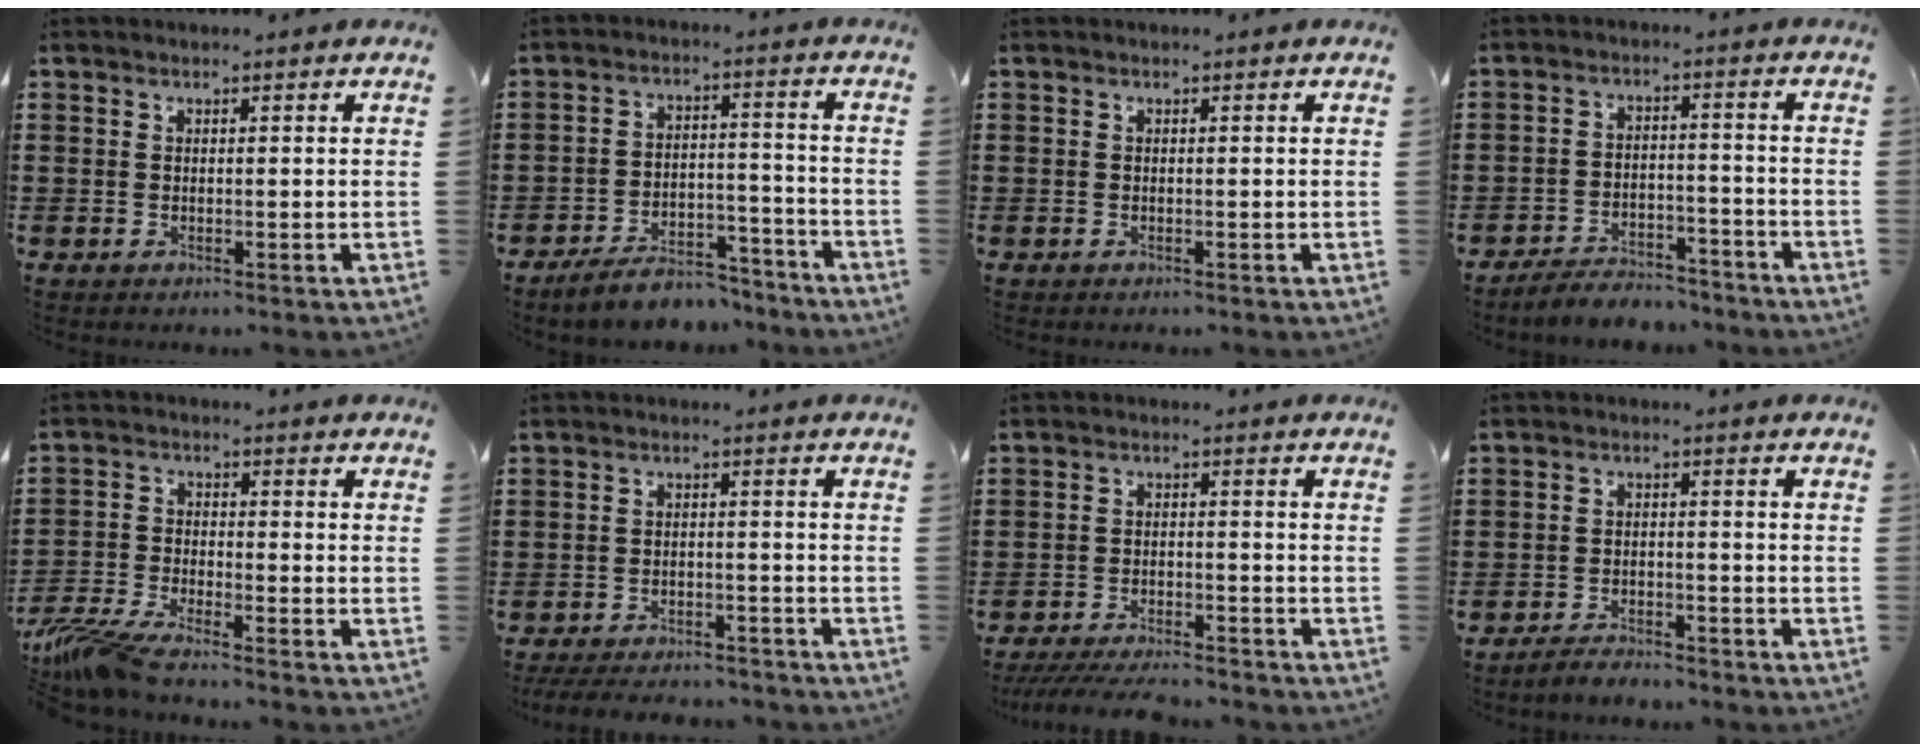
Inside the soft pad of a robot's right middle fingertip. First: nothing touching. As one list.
[{"total": 6.4, "force": [-6.0, 1.4, 1.8], "torque": [-0.028, 0.015, -0.114]}, {"total": 0.0}, {"total": 4.5, "force": [-4.4, 0.7, 0.3], "torque": [-0.009, 0.009, -0.093]}, {"total": 5.5, "force": [-4.9, -0.1, 2.5], "torque": [-0.083, -0.028, -0.102]}, {"total": 3.4, "force": [-3.4, 0.5, 0.5], "torque": [-0.017, 0.000, -0.072]}, {"total": 4.7, "force": [-4.4, 0.3, 1.6], "torque": [-0.038, -0.010, -0.090]}, {"total": 2.8, "force": [-2.8, 0.4, 0.0], "torque": [-0.007, 0.001, -0.059]}]